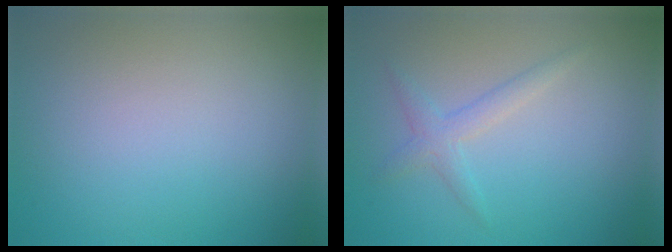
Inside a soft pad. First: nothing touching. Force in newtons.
{"total": 1.8, "press": 1.8, "slide": 0.1}